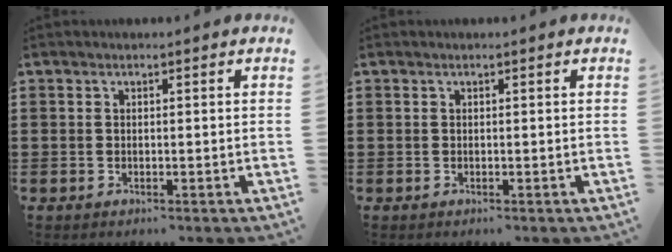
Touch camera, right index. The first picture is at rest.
{"total": 0.0}